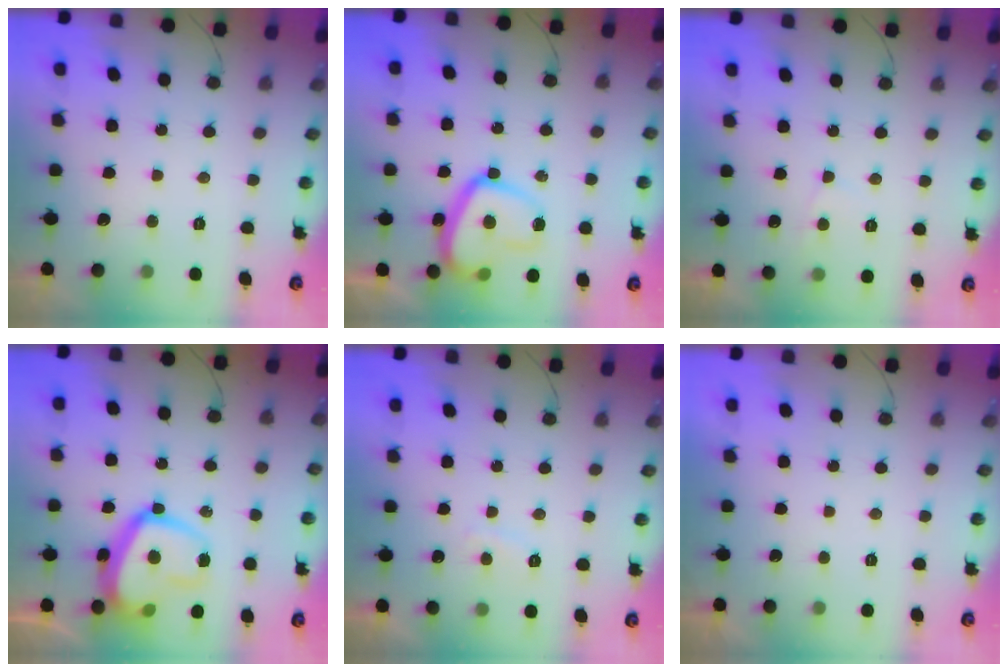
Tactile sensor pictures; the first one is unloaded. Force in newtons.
{"total": 16.1, "press": 16.0, "slide": 1.6}
{"total": 3.6, "press": 3.6, "slide": 0.3}
{"total": 17.8, "press": 17.7, "slide": 1.9}
{"total": 2.5, "press": 2.4, "slide": 0.8}
{"total": 2.2, "press": 2.2, "slide": 0.3}